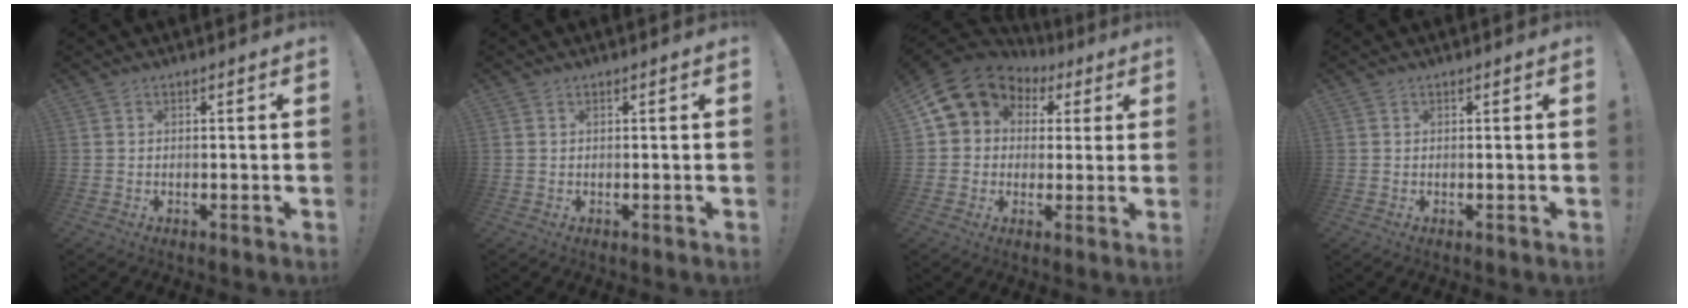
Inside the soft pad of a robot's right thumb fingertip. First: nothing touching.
{"total": 0.0}
{"total": 10.9, "force": [4.0, 9.2, 4.3], "torque": [-0.067, -0.018, 0.083]}
{"total": 0.0}